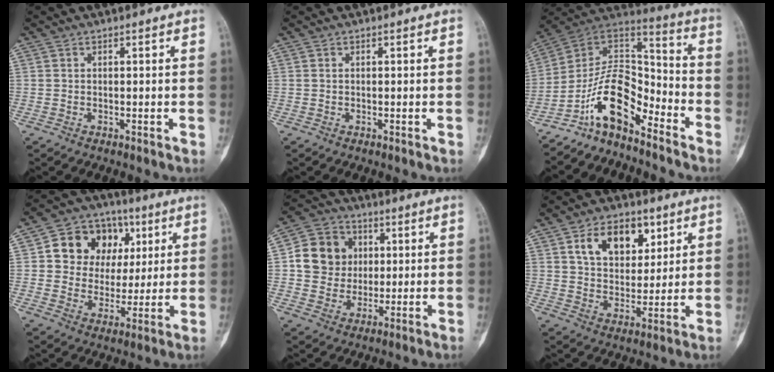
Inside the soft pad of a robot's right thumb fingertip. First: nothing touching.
{"total": 0.0}
{"total": 13.5, "force": [-8.6, 6.1, 8.5], "torque": [-0.126, 0.104, -0.166]}
{"total": 14.7, "force": [4.2, 12.0, 7.4], "torque": [-0.066, 0.007, 0.071]}
{"total": 11.8, "force": [1.8, 10.7, 4.6], "torque": [-0.047, 0.006, 0.029]}
{"total": 12.3, "force": [5.4, 8.0, 7.7], "torque": [-0.082, -0.021, 0.094]}